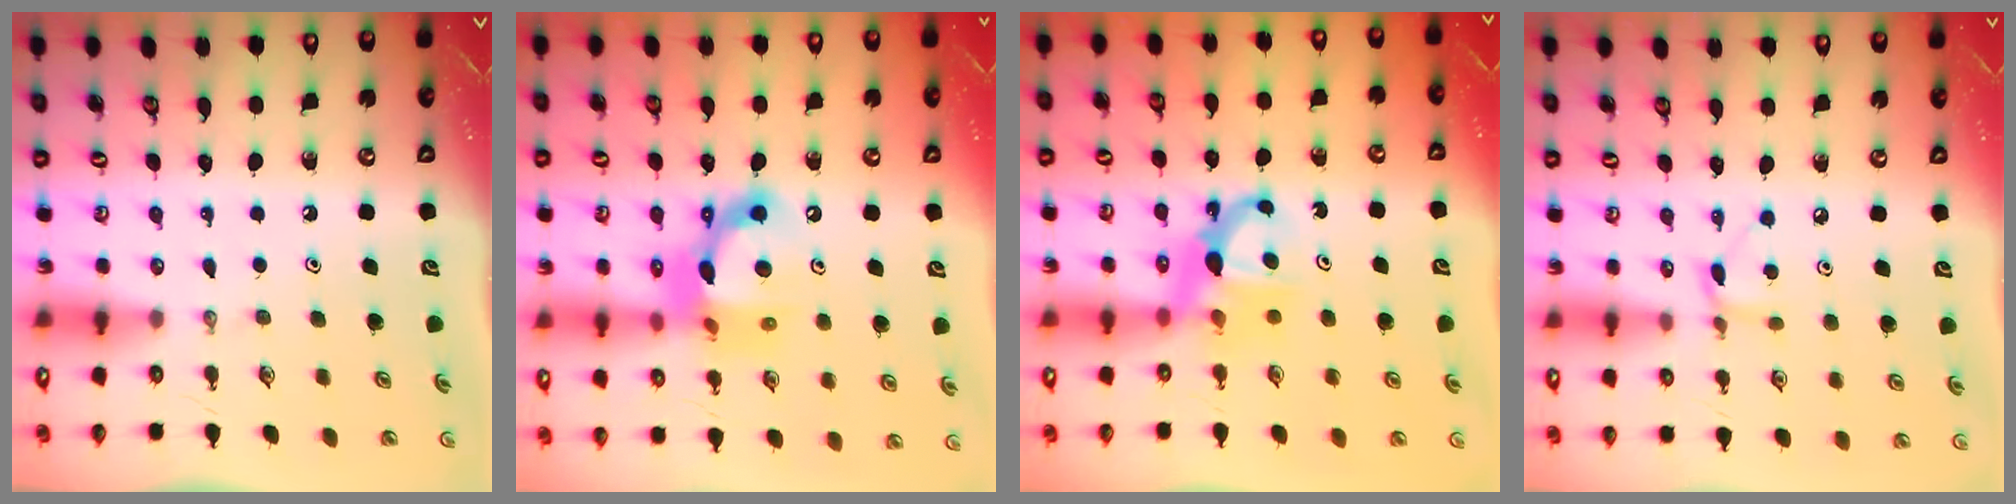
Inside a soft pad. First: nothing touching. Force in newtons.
{"total": 14.5, "press": 14.4, "slide": 1.5}
{"total": 7.2, "press": 7.2, "slide": 0.1}
{"total": 5.2, "press": 5.2, "slide": 0.6}